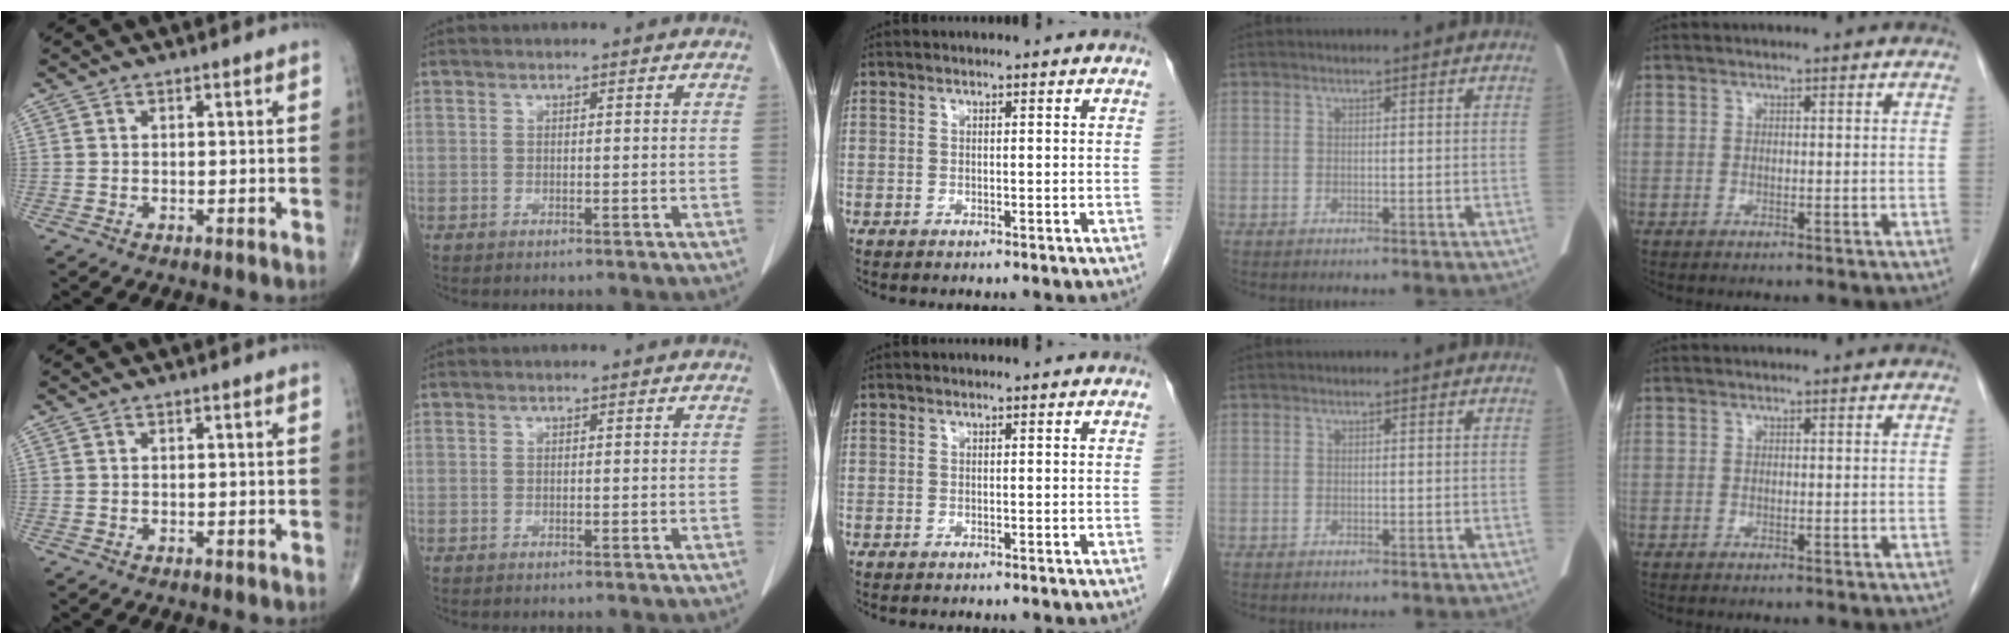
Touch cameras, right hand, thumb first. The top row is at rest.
{}